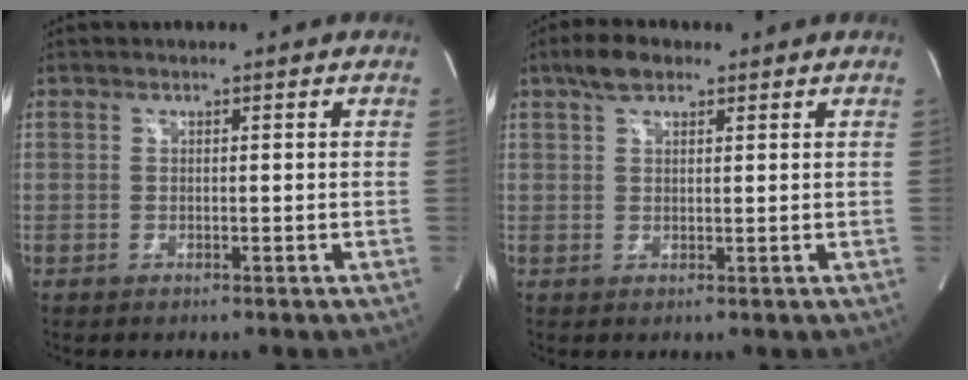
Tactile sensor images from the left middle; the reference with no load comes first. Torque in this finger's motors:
{"motor_torque": [0.16, -0.10, -0.11, -0.02]}